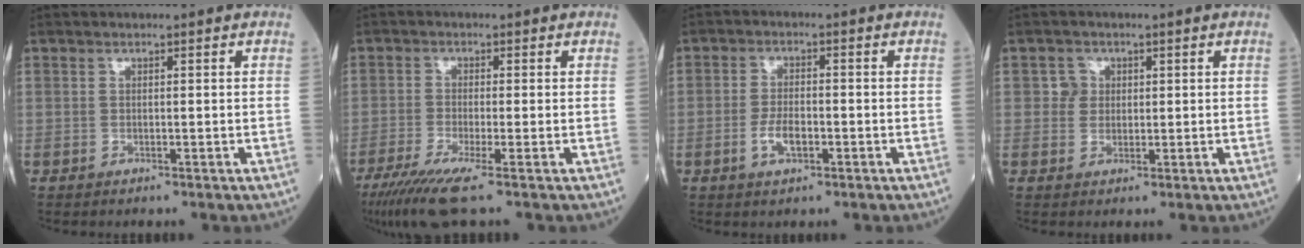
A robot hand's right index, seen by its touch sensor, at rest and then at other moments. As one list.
[{"total": 7.1, "force": [-4.5, 0.1, 5.5], "torque": [-0.101, -0.022, -0.084]}, {"total": 4.0, "force": [-1.5, 1.5, 3.3], "torque": [-0.064, 0.003, -0.025]}, {"total": 2.3, "force": [0.6, 2.2, 0.4], "torque": [0.000, 0.002, 0.006]}]